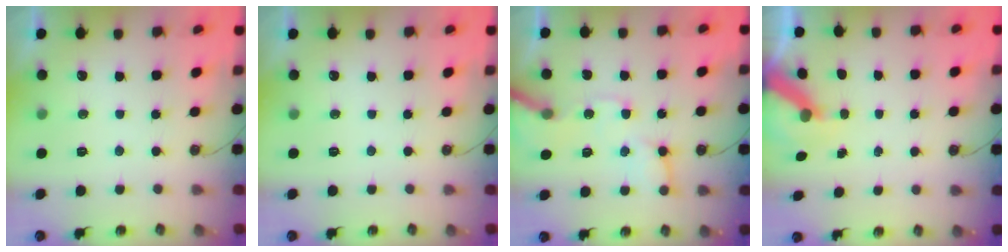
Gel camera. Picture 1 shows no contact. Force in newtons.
{"total": 0.0}
{"total": 12.6, "press": 12.5, "slide": 1.9}
{"total": 6.3, "press": 6.3, "slide": 0.5}